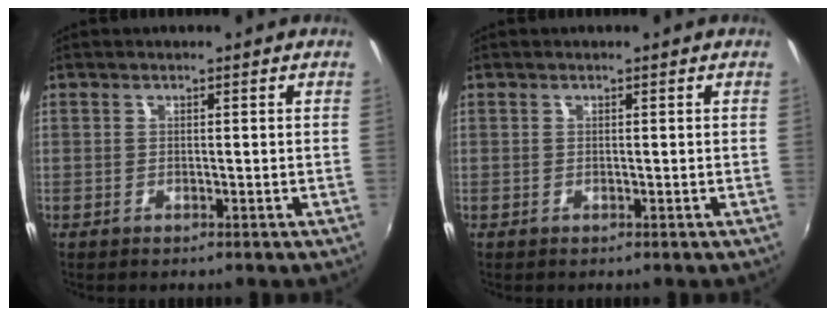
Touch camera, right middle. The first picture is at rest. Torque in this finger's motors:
{"motor_torque": [0.00, 0.00, 0.00, 0.00]}